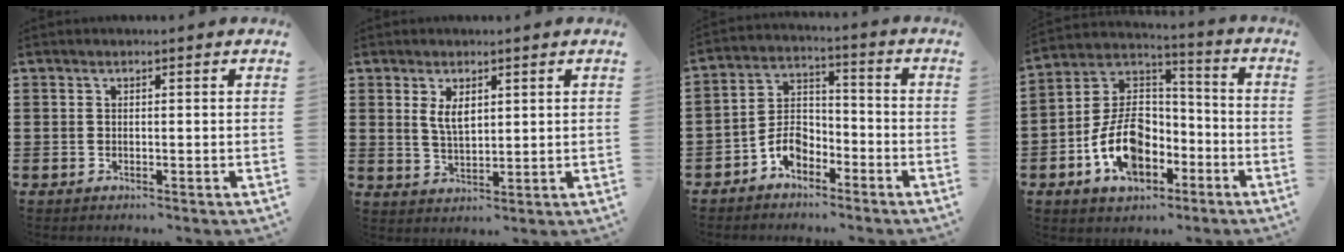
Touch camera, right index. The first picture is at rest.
{"total": 3.5, "force": [1.5, 1.8, 2.6], "torque": [-0.049, 0.002, 0.025]}
{"total": 5.8, "force": [-3.6, 3.6, 2.8], "torque": [-0.065, 0.015, -0.071]}
{"total": 11.5, "force": [-4.8, 7.4, 7.3], "torque": [-0.173, 0.015, -0.093]}